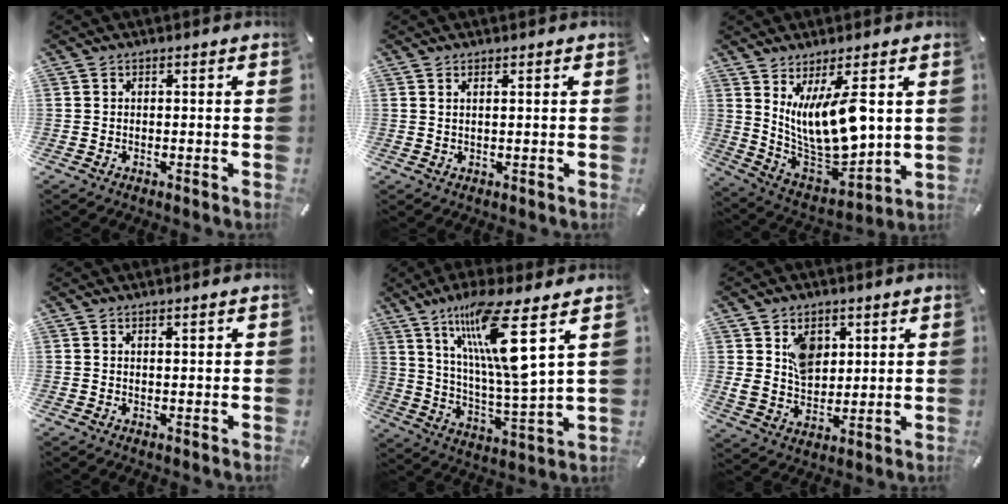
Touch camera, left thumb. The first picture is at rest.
{"total": 1.0, "force": [0.7, 0.0, 0.7], "torque": [-0.021, -0.003, 0.010]}
{"total": 14.7, "force": [5.6, 5.6, 12.3], "torque": [-0.268, -0.047, 0.096]}
{"total": 0.9, "force": [0.7, 0.2, 0.5], "torque": [-0.010, 0.000, 0.011]}
{"total": 17.7, "force": [8.9, 2.3, 15.1], "torque": [-0.307, -0.047, 0.128]}
{"total": 8.8, "force": [3.8, 6.7, 4.1], "torque": [-0.075, -0.004, 0.072]}